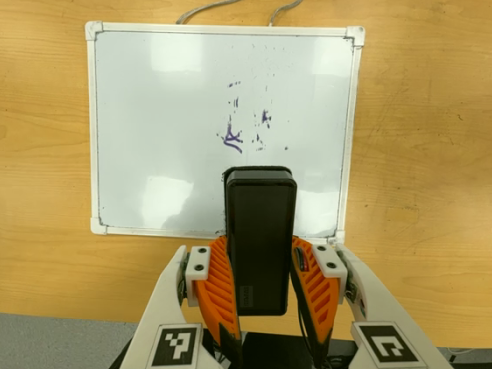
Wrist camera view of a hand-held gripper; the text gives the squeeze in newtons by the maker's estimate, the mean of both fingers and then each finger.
{"total": 9.3, "left": 7.6, "right": 11.0}